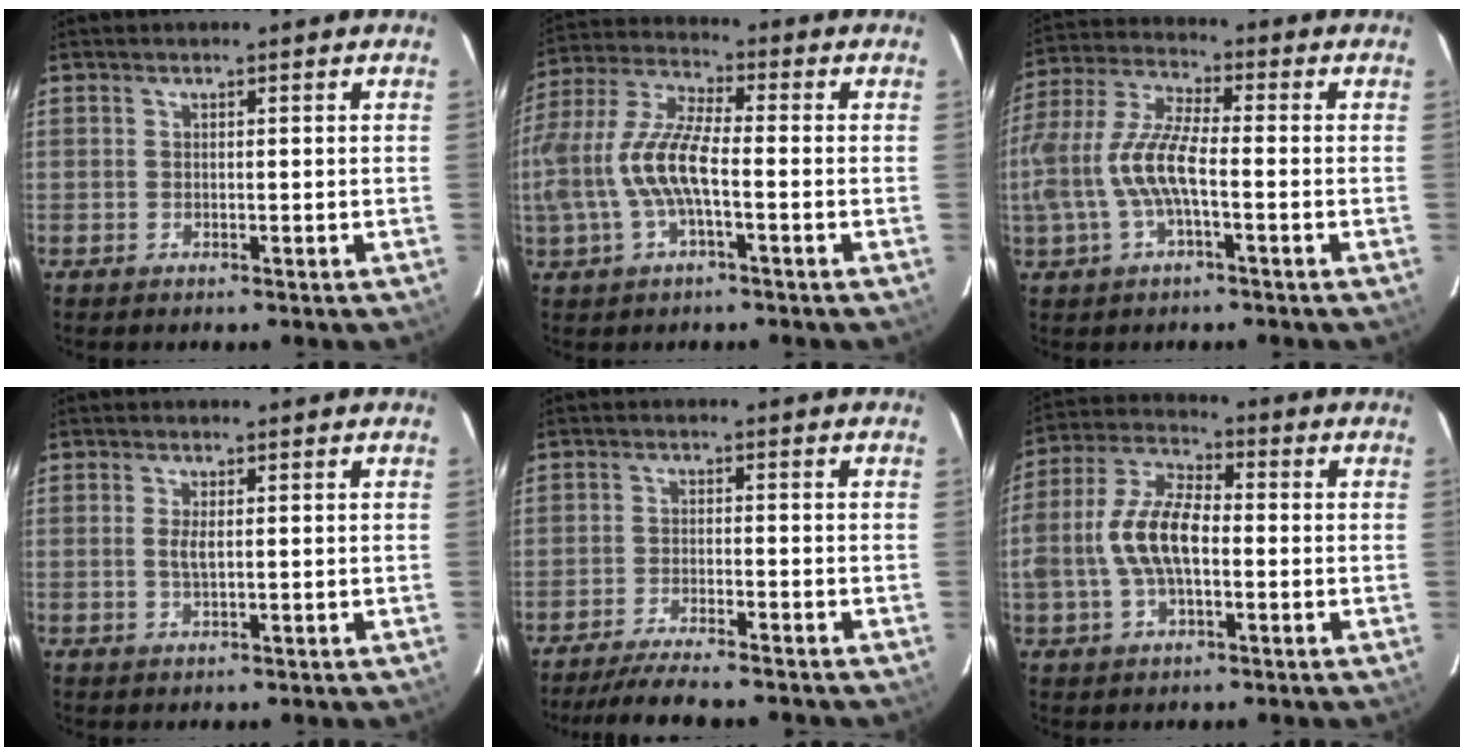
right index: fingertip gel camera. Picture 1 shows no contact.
{"total": 13.5, "force": [-2.5, 4.3, 12.6], "torque": [-0.264, 0.003, -0.048]}
{"total": 12.8, "force": [-2.6, 3.9, 11.9], "torque": [-0.252, 0.002, -0.050]}
{"total": 2.2, "force": [0.2, 0.7, 2.0], "torque": [-0.041, -0.001, 0.003]}
{"total": 10.0, "force": [-8.9, 1.0, 4.5], "torque": [-0.099, -0.016, -0.142]}
{"total": 11.6, "force": [-1.5, 5.8, 9.9], "torque": [-0.206, 0.015, -0.030]}